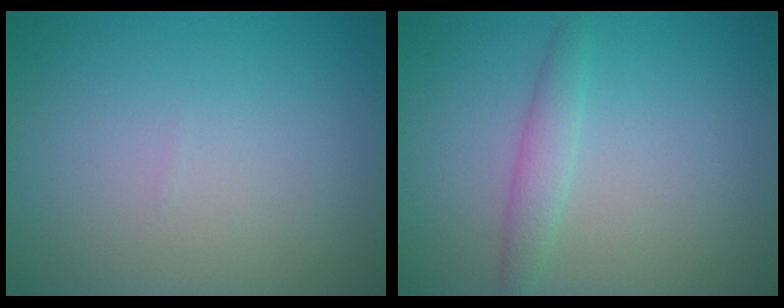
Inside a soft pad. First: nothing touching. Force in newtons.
{"total": 1.8, "press": 1.8, "slide": 0.1}